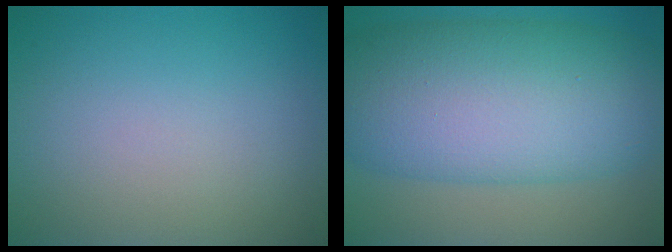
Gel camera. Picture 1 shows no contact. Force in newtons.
{"total": 13.1, "press": 13.1, "slide": 0.1}